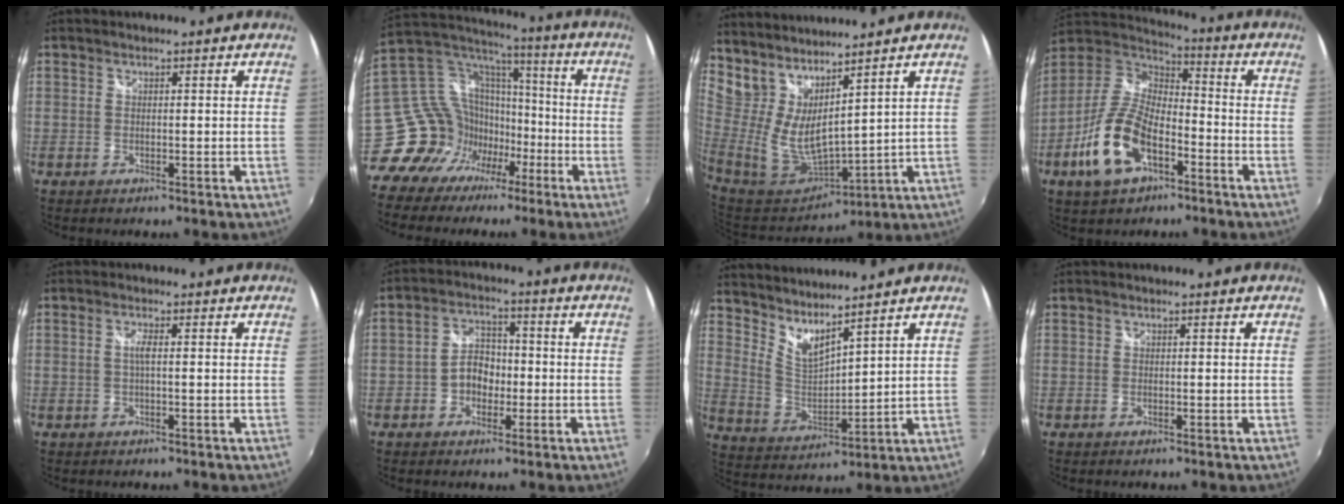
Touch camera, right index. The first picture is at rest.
{"total": 16.5, "force": [-9.0, 13.0, 4.8], "torque": [-0.110, 0.060, -0.150]}
{"total": 11.8, "force": [8.0, 3.1, 8.1], "torque": [-0.142, -0.020, 0.162]}
{"total": 15.9, "force": [-7.0, 8.3, 11.6], "torque": [-0.247, -0.007, -0.132]}
{"total": 1.6, "force": [-0.1, 0.0, 1.6], "torque": [-0.029, 0.001, -0.004]}
{"total": 5.8, "force": [-1.7, 4.5, 3.2], "torque": [-0.057, 0.016, -0.027]}
{"total": 8.3, "force": [7.1, 1.3, 4.0], "torque": [-0.074, -0.013, 0.140]}
{"total": 0.0}